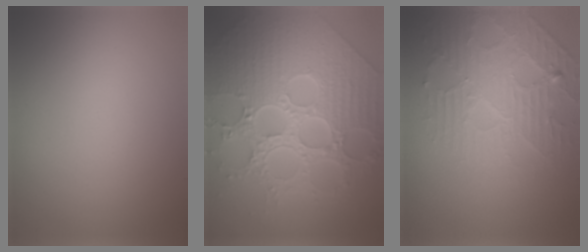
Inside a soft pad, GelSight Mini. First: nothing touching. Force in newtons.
{"total": 9.8, "press": 7.1, "slide": 6.8}
{"total": 4.3, "press": 3.7, "slide": 2.2}